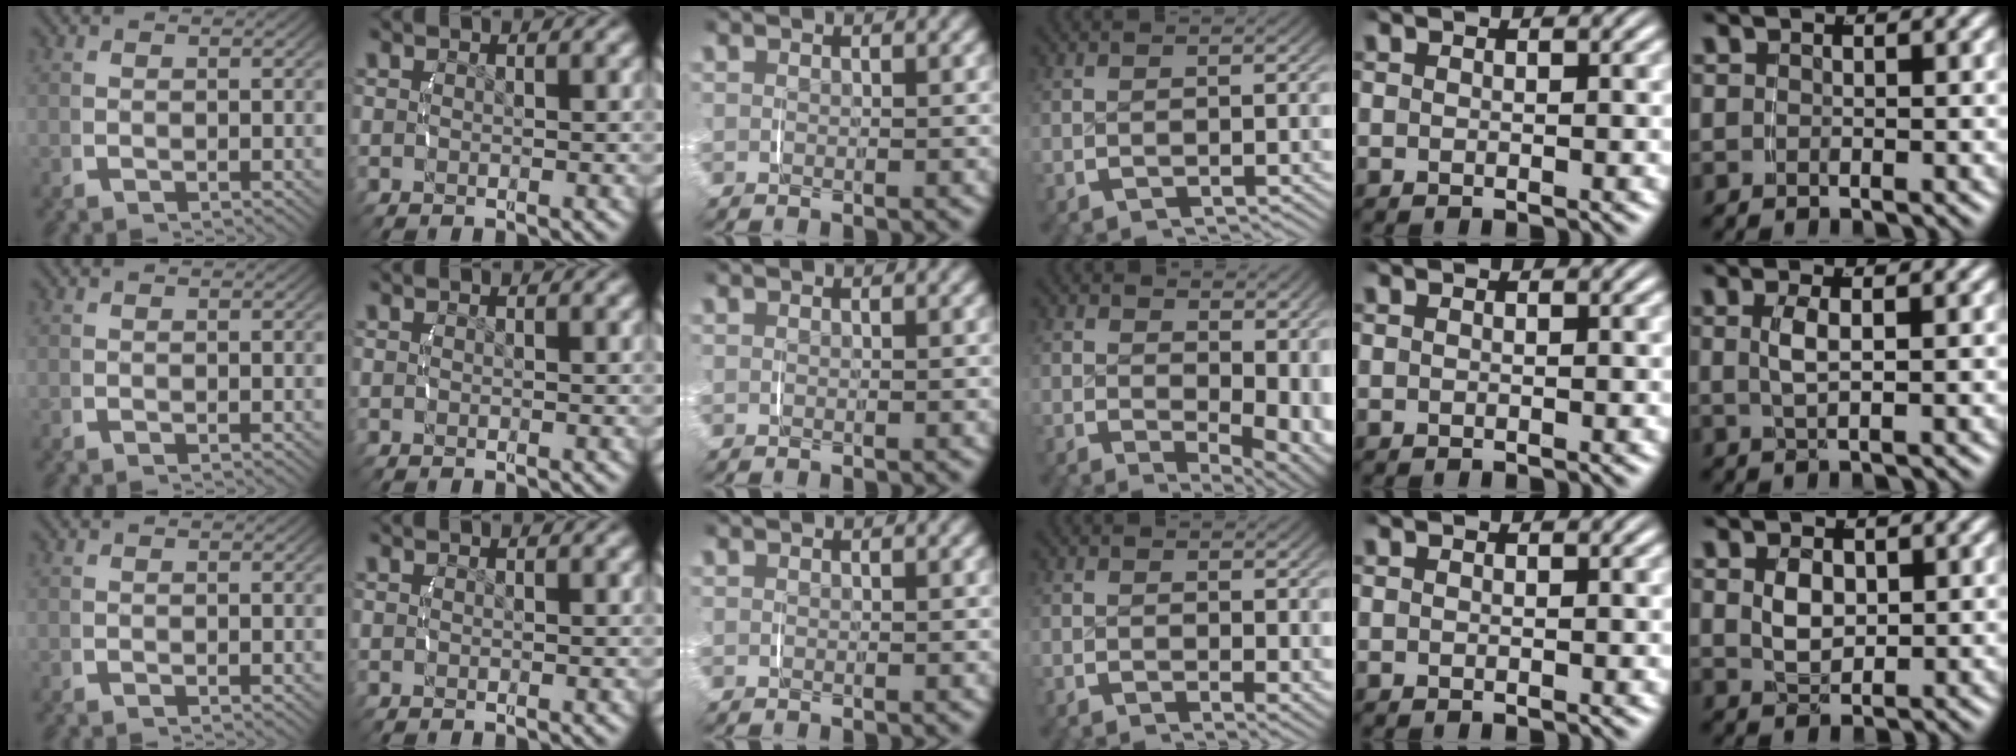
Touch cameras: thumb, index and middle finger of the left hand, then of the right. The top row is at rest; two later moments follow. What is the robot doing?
{"motion": "lift_and_place", "object": "glasses case"}